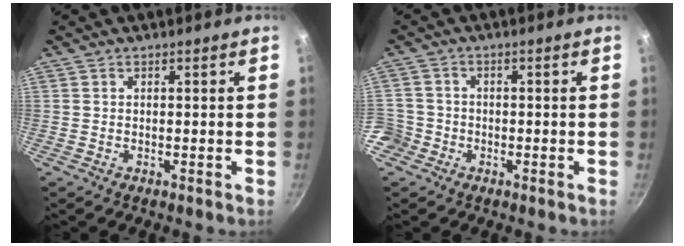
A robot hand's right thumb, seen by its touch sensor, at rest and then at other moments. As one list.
[{"total": 5.6, "force": [-2.5, 4.9, 1.1], "torque": [-0.015, 0.032, -0.045]}]